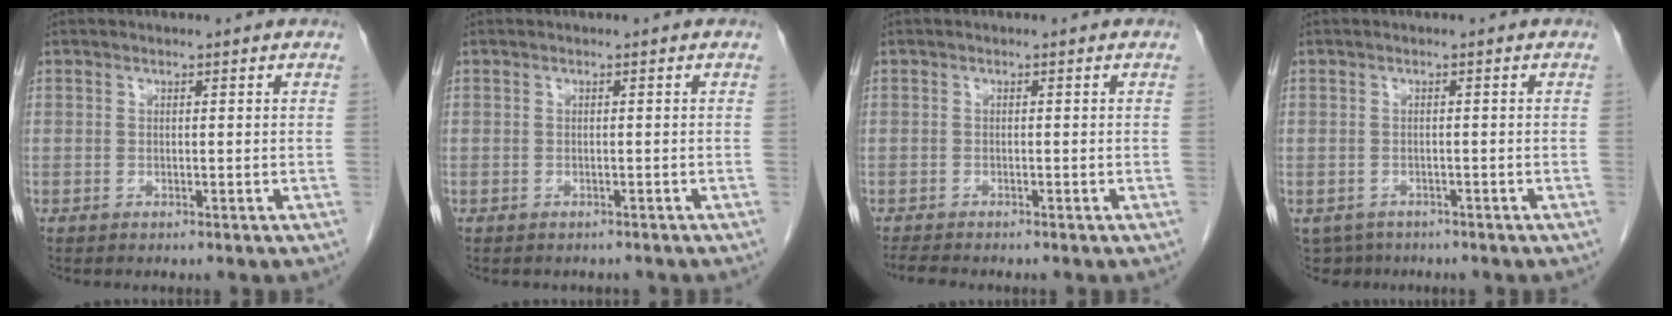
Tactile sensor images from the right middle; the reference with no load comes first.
{"total": 2.0, "force": [-1.7, 0.9, 0.4], "torque": [-0.015, -0.002, -0.020]}
{"total": 2.1, "force": [-2.0, 0.1, 0.7], "torque": [-0.017, -0.008, -0.033]}
{"total": 4.5, "force": [-3.3, 3.0, 0.7], "torque": [-0.011, -0.002, -0.050]}